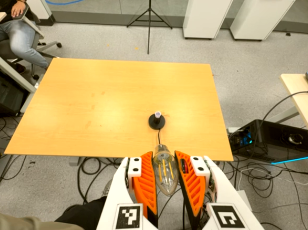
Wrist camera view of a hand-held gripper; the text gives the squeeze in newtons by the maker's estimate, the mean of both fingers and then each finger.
{"total": 18.1, "left": 18.9, "right": 17.3}